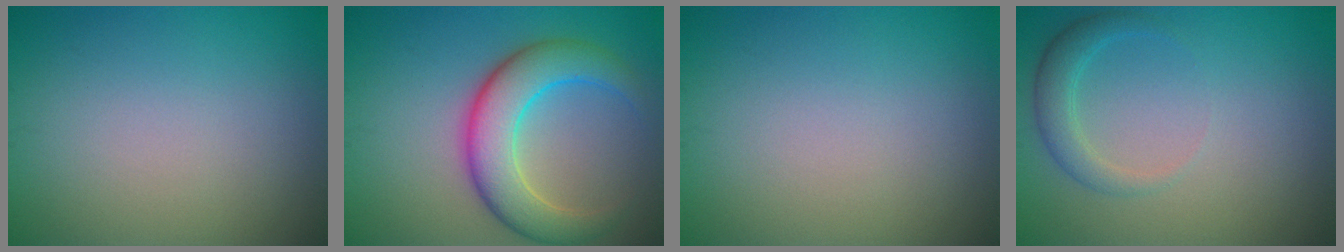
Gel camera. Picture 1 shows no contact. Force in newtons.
{"total": 6.6, "press": 6.6, "slide": 0.3}
{"total": 0.0}
{"total": 2.2, "press": 2.2, "slide": 0.2}